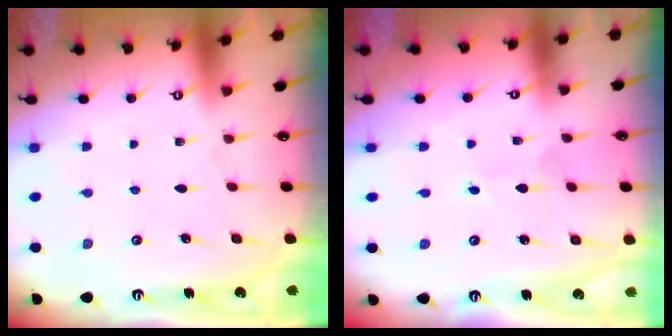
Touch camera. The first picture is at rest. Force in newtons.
{"total": 2.7, "press": 2.7, "slide": 0.3}